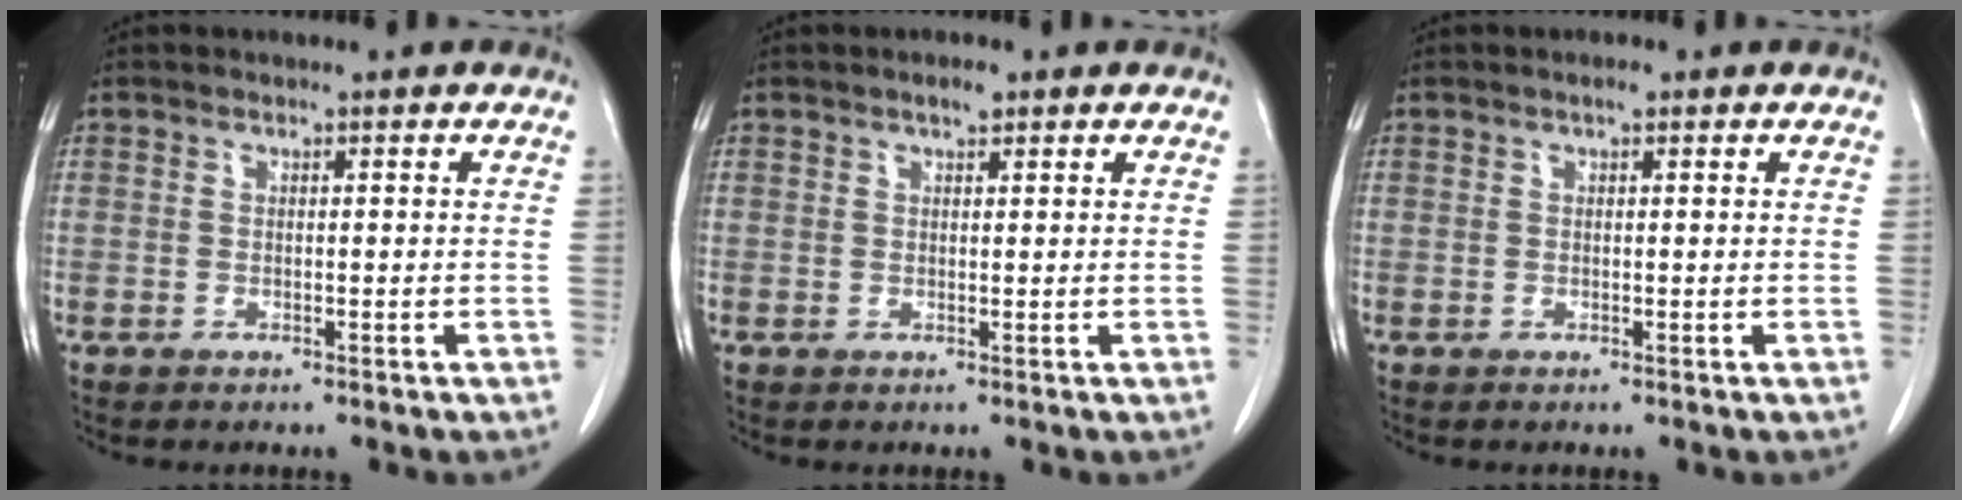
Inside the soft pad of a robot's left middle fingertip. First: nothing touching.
{"total": 1.4, "force": [1.0, 0.4, 0.9], "torque": [-0.018, 0.002, 0.016]}
{"total": 0.7, "force": [0.5, 0.2, 0.5], "torque": [-0.012, 0.001, 0.007]}